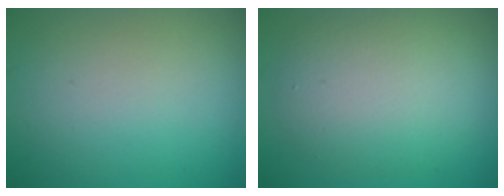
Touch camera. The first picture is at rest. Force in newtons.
{"total": 5.9, "press": 5.9, "slide": 0.3}